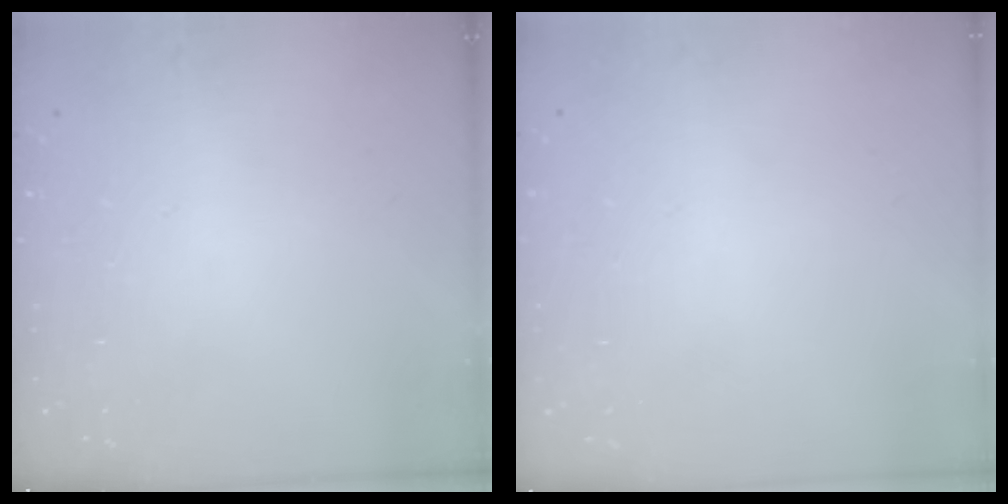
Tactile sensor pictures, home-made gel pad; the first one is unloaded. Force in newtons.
{"total": 0.0}